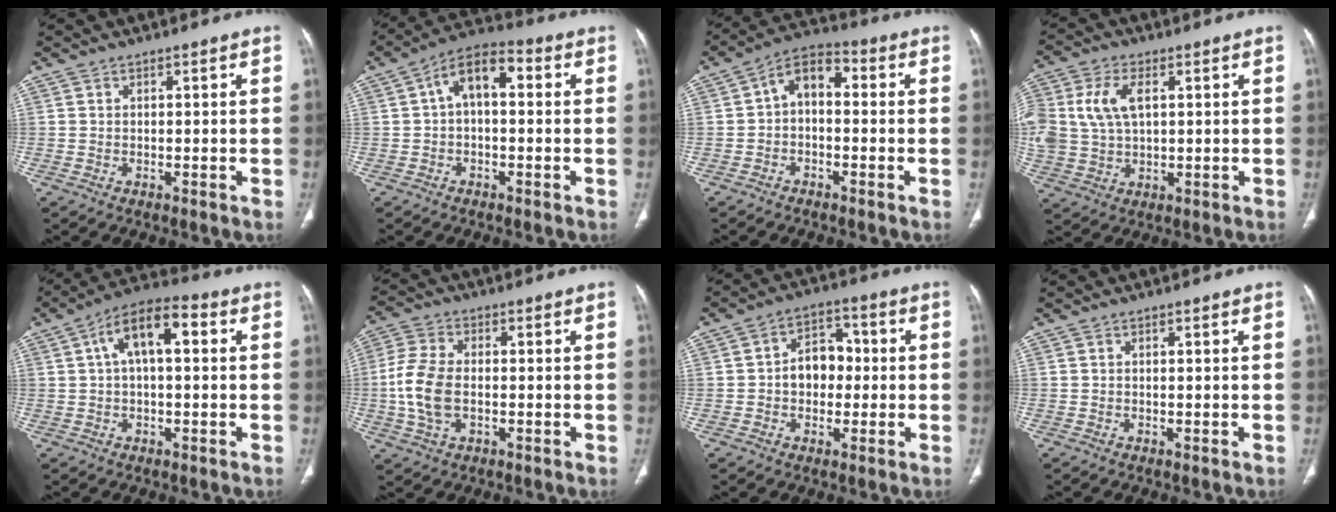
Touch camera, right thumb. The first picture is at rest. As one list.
[{"total": 8.7, "force": [1.1, 4.8, 7.2], "torque": [-0.109, 0.034, 0.007]}, {"total": 7.3, "force": [-0.1, 4.7, 5.6], "torque": [-0.077, 0.034, -0.018]}, {"total": 11.8, "force": [2.7, 7.4, 8.8], "torque": [-0.198, 0.006, 0.058]}, {"total": 10.4, "force": [2.4, 4.8, 8.9], "torque": [-0.153, 0.034, 0.030]}, {"total": 9.7, "force": [-1.2, 5.9, 7.7], "torque": [-0.172, 0.009, -0.026]}, {"total": 8.0, "force": [-0.3, 6.0, 5.2], "torque": [-0.051, 0.026, -0.012]}, {"total": 0.0}]